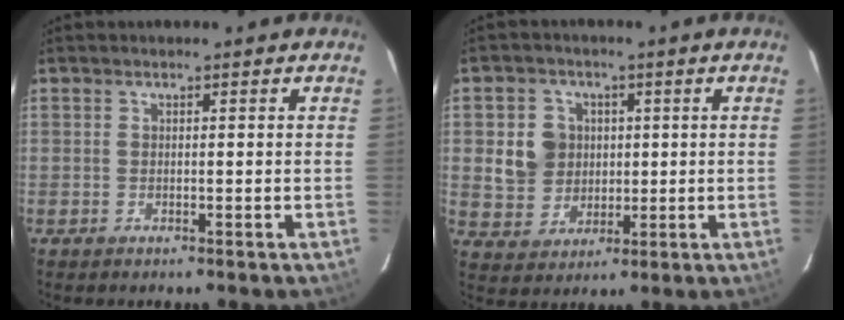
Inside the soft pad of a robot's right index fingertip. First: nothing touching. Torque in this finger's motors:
{"motor_torque": [0.73, 0.19, 0.40, 0.04]}